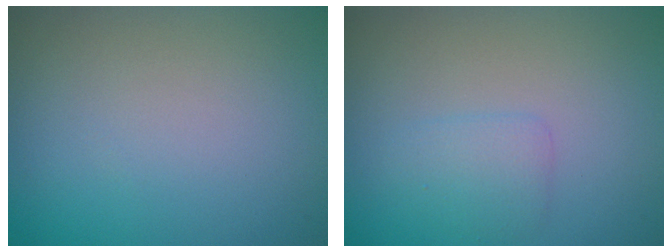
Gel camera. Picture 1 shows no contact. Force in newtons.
{"total": 1.6, "press": 1.6, "slide": 0.0}